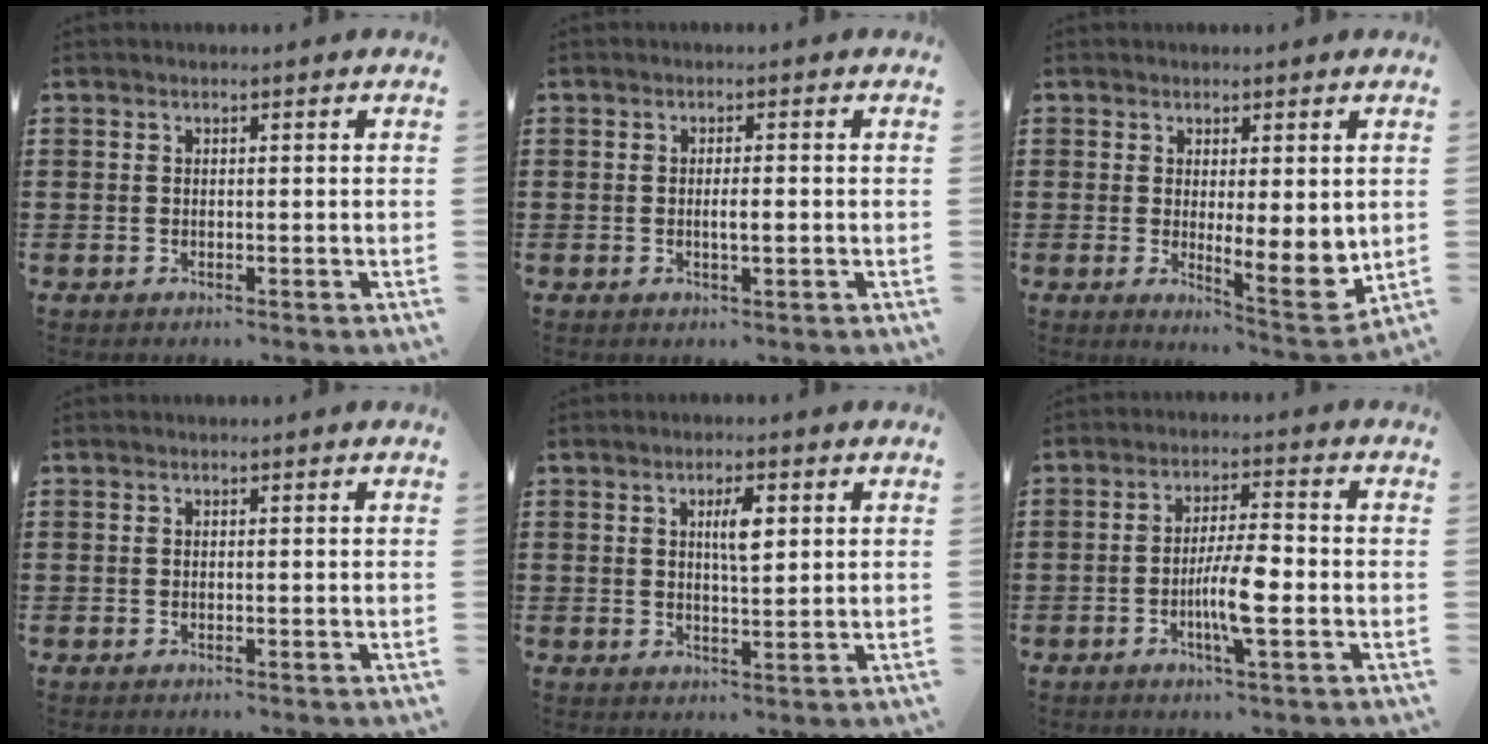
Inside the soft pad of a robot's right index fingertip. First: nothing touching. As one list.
[{"total": 2.0, "force": [-0.3, 0.4, 2.0], "torque": [-0.036, -0.001, -0.006]}, {"total": 5.6, "force": [1.3, 2.0, 5.1], "torque": [-0.071, -0.018, 0.023]}, {"total": 0.0}, {"total": 4.2, "force": [1.3, 1.2, 3.8], "torque": [-0.062, 0.003, 0.015]}, {"total": 6.8, "force": [-1.8, 1.2, 6.5], "torque": [-0.122, -0.002, -0.036]}]